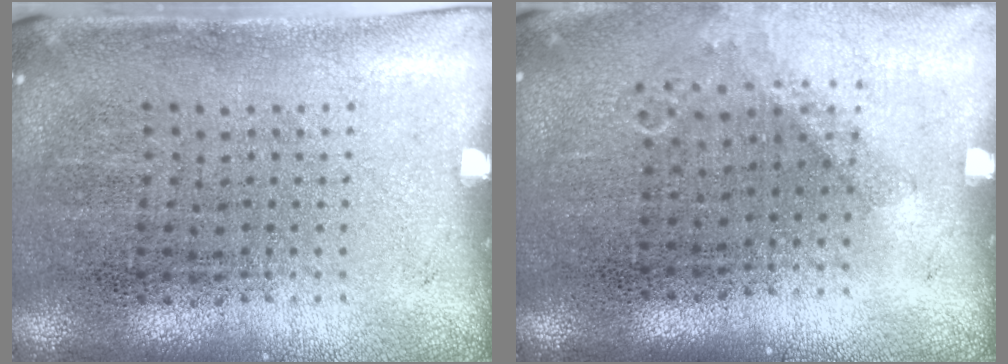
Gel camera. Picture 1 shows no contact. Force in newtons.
{"total": 0.9, "press": 0.8, "slide": 0.3}